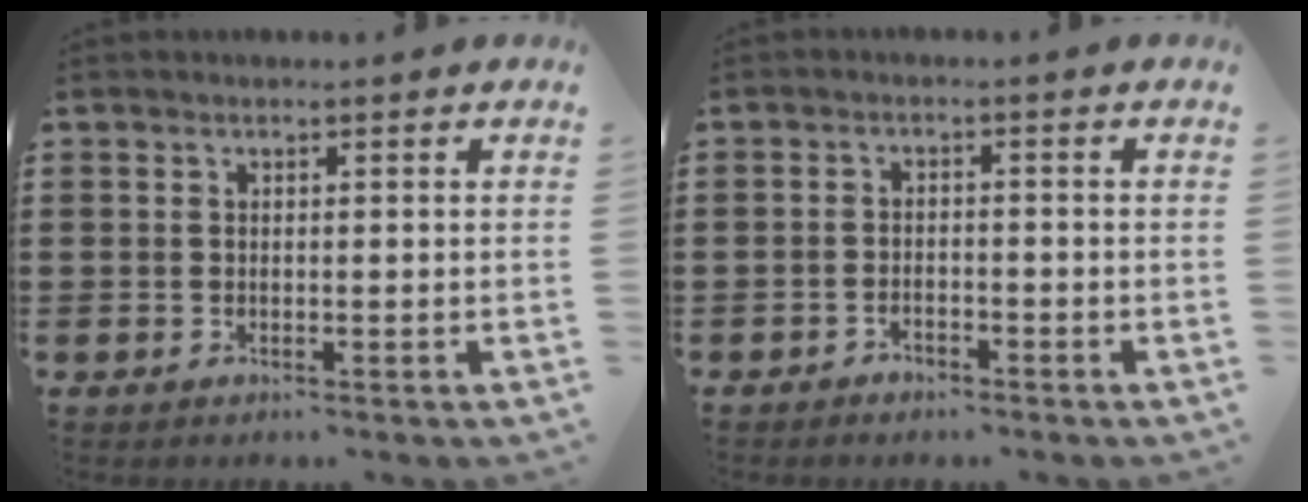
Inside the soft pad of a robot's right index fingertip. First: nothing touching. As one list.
[{"total": 1.5, "force": [-1.4, 0.3, 0.2], "torque": [-0.010, -0.002, -0.029]}]